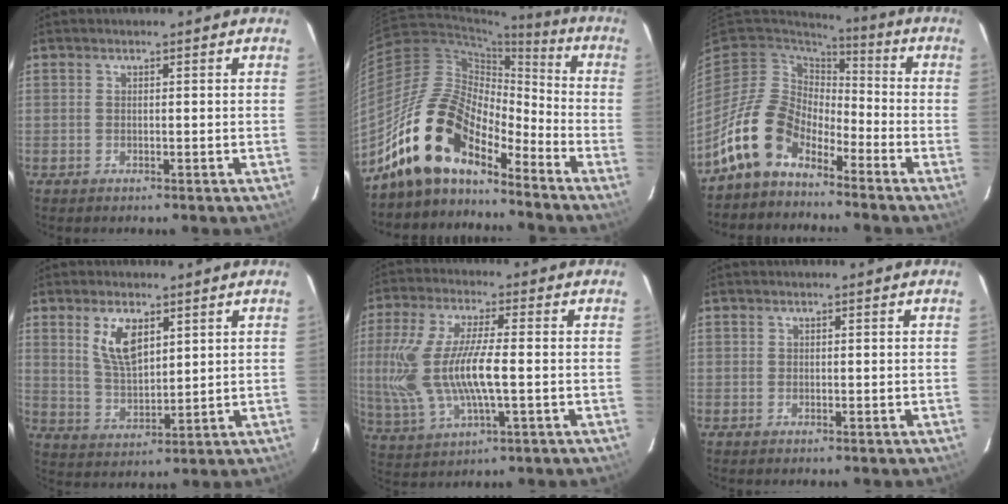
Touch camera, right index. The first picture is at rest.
{"total": 16.2, "force": [-12.7, 6.3, 7.9], "torque": [-0.144, 0.009, -0.246]}
{"total": 12.4, "force": [-8.4, 6.9, 6.0], "torque": [-0.122, 0.015, -0.162]}
{"total": 8.0, "force": [3.8, 3.8, 6.0], "torque": [-0.110, 0.000, 0.081]}
{"total": 16.6, "force": [-0.9, 5.6, 15.6], "torque": [-0.317, -0.010, -0.006]}
{"total": 0.0}